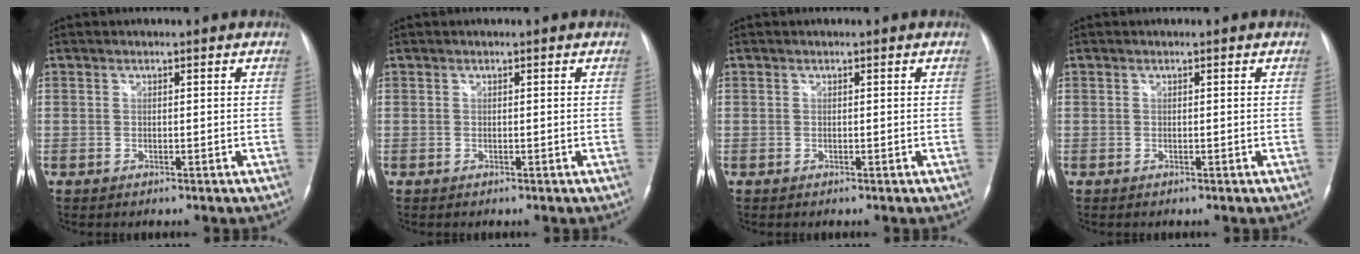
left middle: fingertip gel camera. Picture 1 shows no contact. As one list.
[{"total": 0.0}, {"total": 0.0}, {"total": 0.0}]